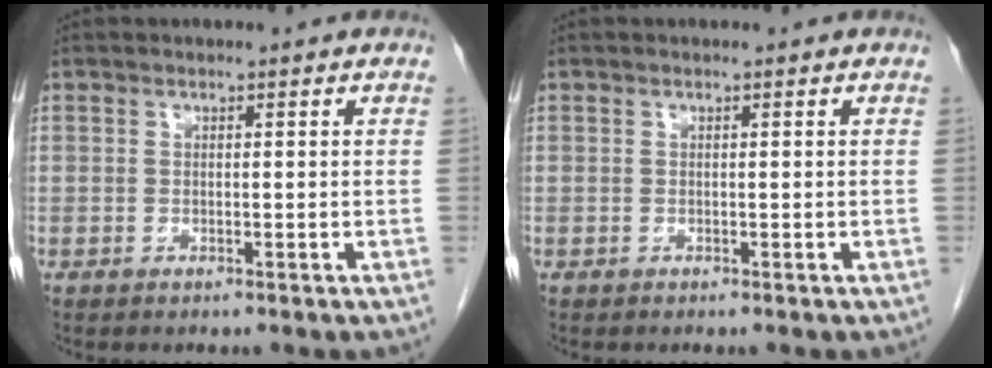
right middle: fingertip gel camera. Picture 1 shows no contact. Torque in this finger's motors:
{"motor_torque": [-0.24, -0.07, -0.03, -0.01]}